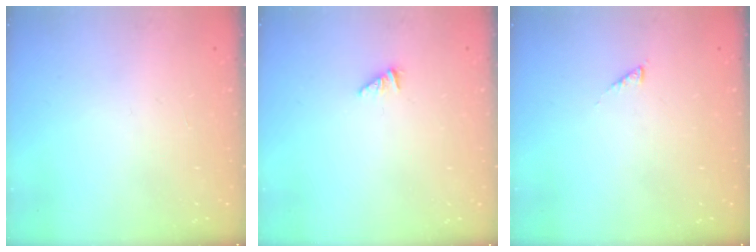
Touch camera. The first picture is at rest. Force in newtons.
{"total": 0.8, "press": 0.8, "slide": 0.2}
{"total": 0.9, "press": 0.9, "slide": 0.3}